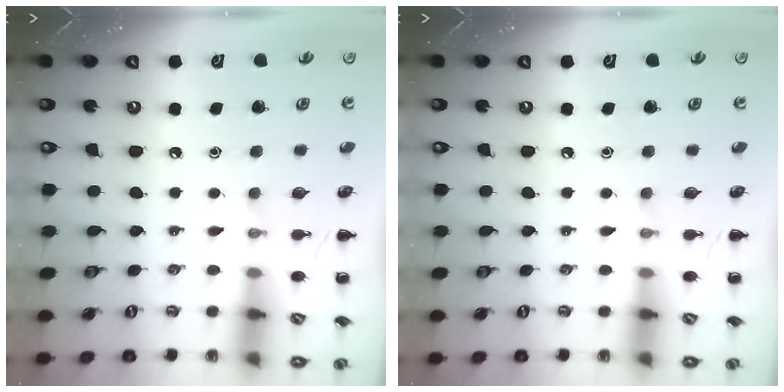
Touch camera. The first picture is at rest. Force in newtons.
{"total": 0.0}